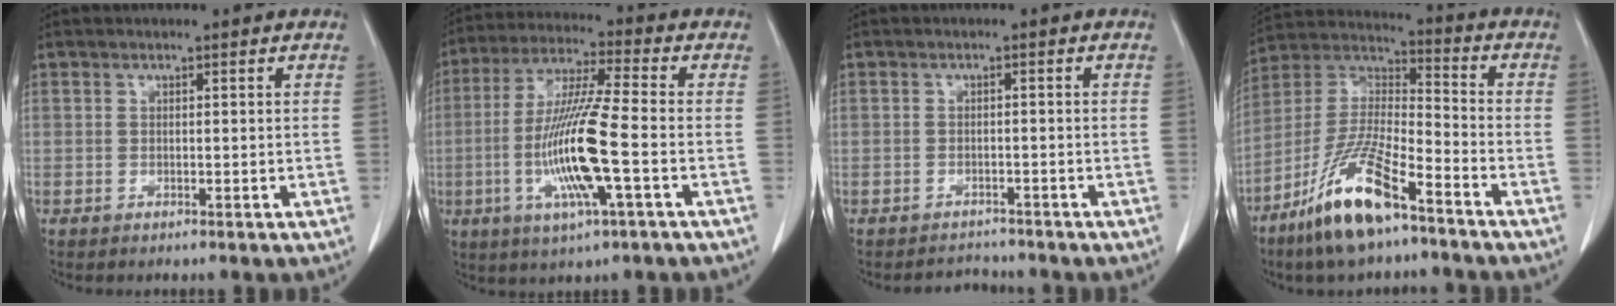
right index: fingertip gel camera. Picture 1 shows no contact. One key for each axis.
{"total": 13.8, "fx": -3.2, "fy": 0.5, "fz": 13.5, "tx": -0.271, "ty": -0.012, "tz": -0.062}
{"total": 2.3, "fx": -2.2, "fy": 0.5, "fz": -0.4, "tx": 0.006, "ty": -0.007, "tz": -0.030}
{"total": 15.2, "fx": -9.6, "fy": 3.0, "fz": 11.3, "tx": -0.236, "ty": -0.013, "tz": -0.182}